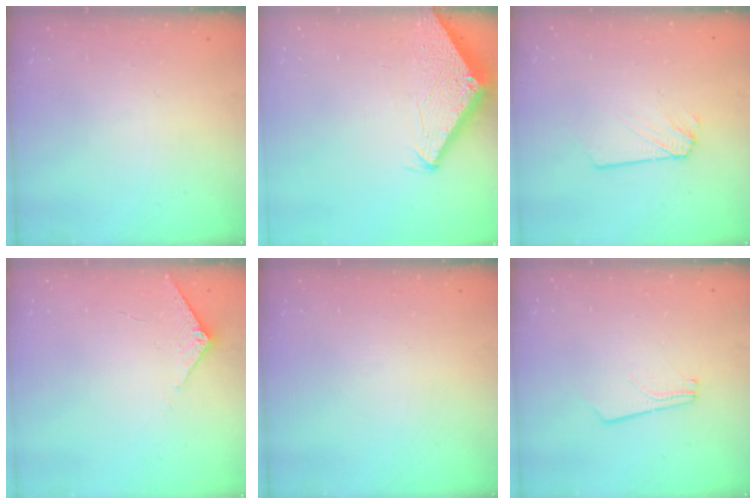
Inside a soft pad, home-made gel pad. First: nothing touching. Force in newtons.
{"total": 2.9, "press": 2.9, "slide": 0.2}
{"total": 2.8, "press": 2.8, "slide": 0.3}
{"total": 2.7, "press": 2.7, "slide": 0.3}
{"total": 0.0}
{"total": 2.2, "press": 2.2, "slide": 0.3}